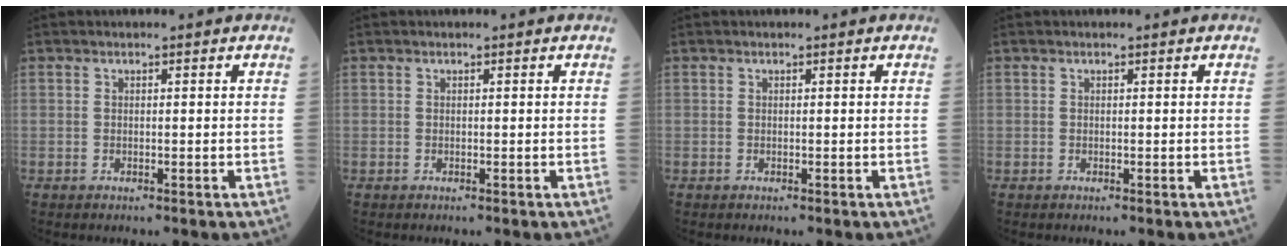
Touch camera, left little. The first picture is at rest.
{"total": 0.0}
{"total": 0.0}
{"total": 0.0}